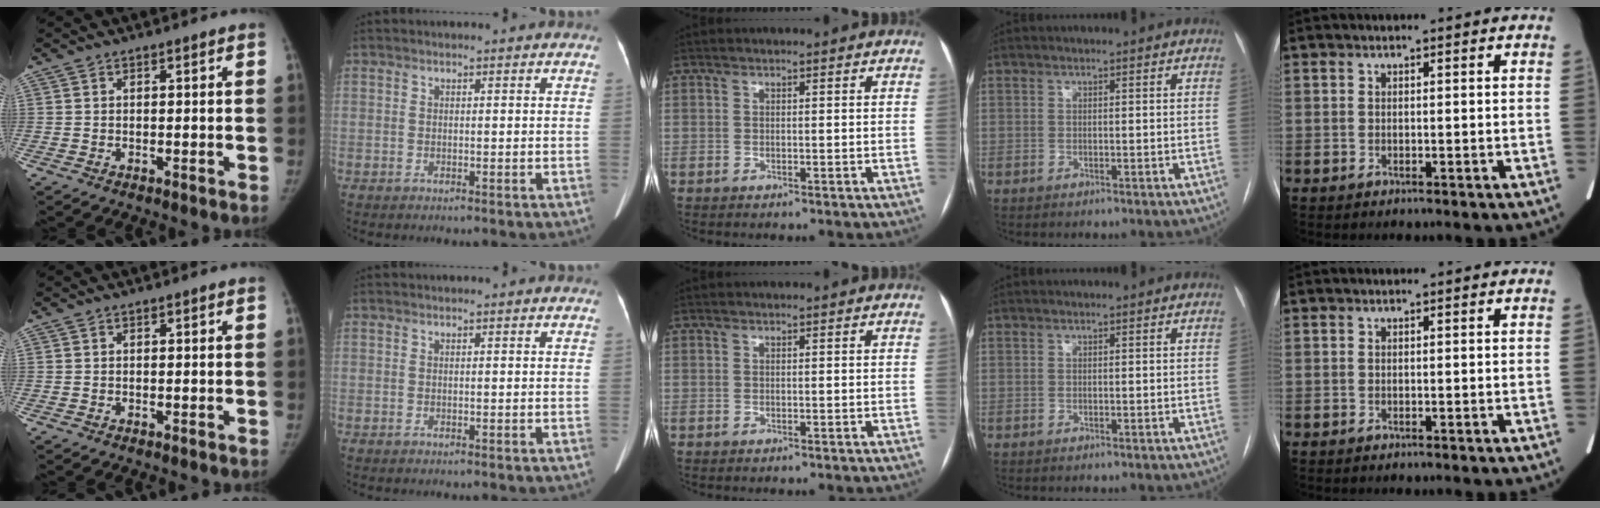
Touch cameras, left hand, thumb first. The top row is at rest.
{}